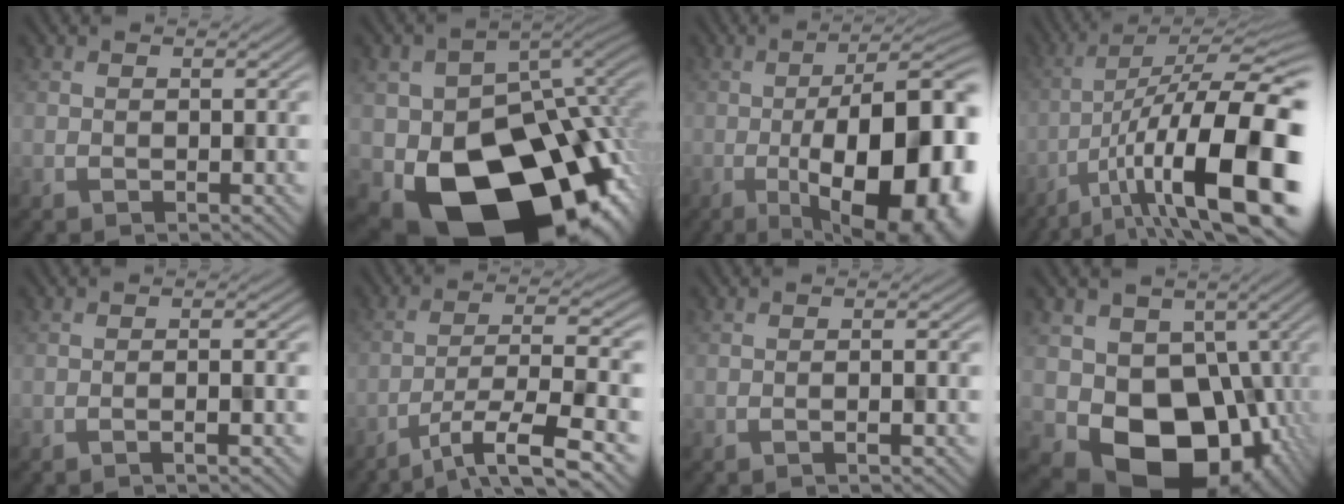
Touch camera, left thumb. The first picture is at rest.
{"total": 19.3, "force": [-6.9, 13.9, 11.4], "torque": [-0.180, -0.058, -0.085]}
{"total": 18.5, "force": [-4.7, 7.0, 16.5], "torque": [-0.202, 0.005, -0.070]}
{"total": 17.4, "force": [-7.0, 5.8, 14.8], "torque": [-0.224, -0.012, -0.114]}
{"total": 2.5, "force": [-1.2, 0.4, 2.1], "torque": [-0.029, 0.014, -0.025]}
{"total": 10.7, "force": [-6.3, 2.8, 8.1], "torque": [-0.126, -0.002, -0.095]}
{"total": 1.7, "force": [-0.8, 0.3, 1.5], "torque": [-0.019, 0.010, -0.017]}
{"total": 12.5, "force": [-2.6, 10.3, 6.7], "torque": [-0.086, -0.042, -0.031]}